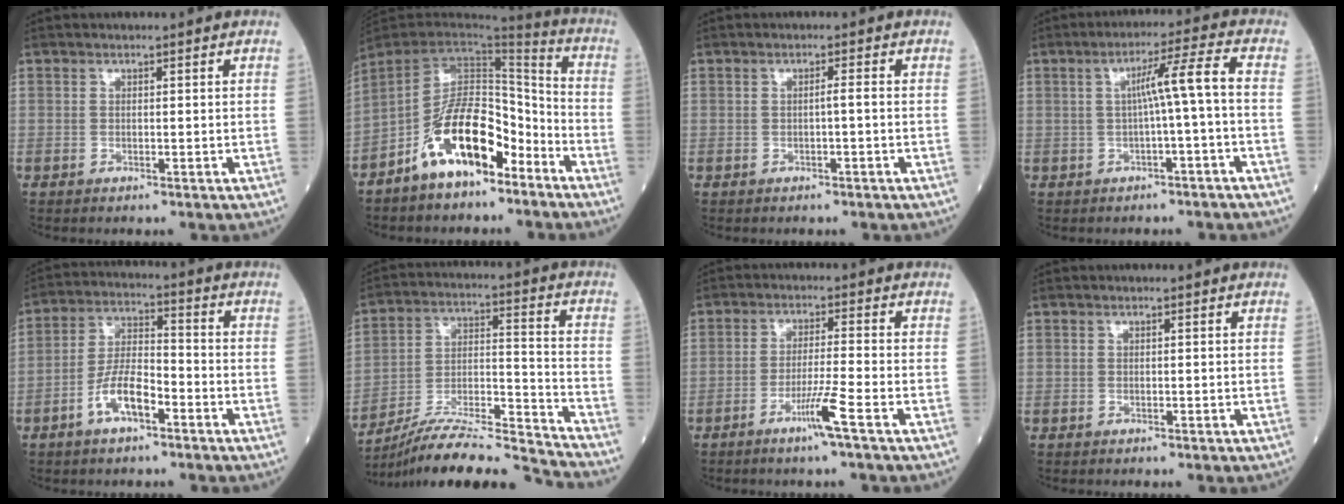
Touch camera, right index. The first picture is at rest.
{"total": 13.4, "force": [-7.6, 5.4, 9.5], "torque": [-0.179, 0.012, -0.139]}
{"total": 0.9, "force": [-0.3, -0.1, 0.8], "torque": [-0.012, 0.002, -0.004]}
{"total": 5.8, "force": [-0.6, -0.9, 5.7], "torque": [-0.091, 0.018, -0.007]}
{"total": 7.8, "force": [-3.9, 2.6, 6.3], "torque": [-0.127, 0.010, -0.076]}
{"total": 18.1, "force": [-17.1, -1.2, 5.8], "torque": [-0.115, 0.008, -0.288]}
{"total": 5.3, "force": [-3.0, -1.1, 4.3], "torque": [-0.080, -0.010, -0.061]}
{"total": 0.0}